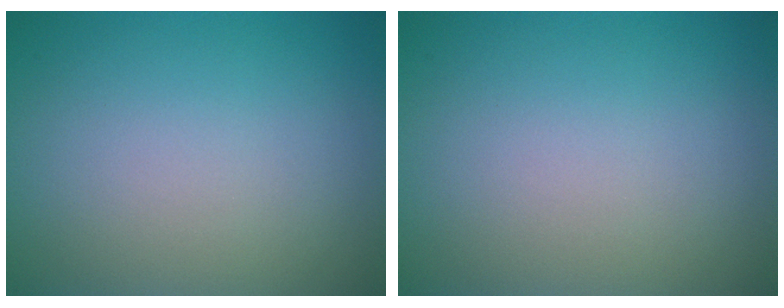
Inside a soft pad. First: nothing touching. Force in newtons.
{"total": 0.0}